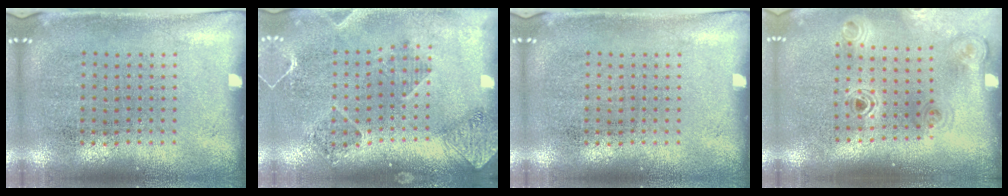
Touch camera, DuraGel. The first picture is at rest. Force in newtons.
{"total": 1.5, "press": 1.4, "slide": 0.5}
{"total": 0.0}
{"total": 1.1, "press": 1.1, "slide": 0.2}